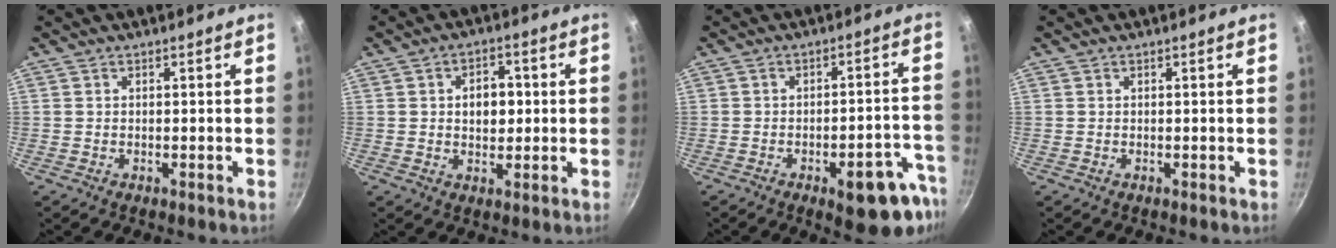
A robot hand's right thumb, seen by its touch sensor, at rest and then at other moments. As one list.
[{"total": 6.1, "force": [0.5, 4.2, 4.4], "torque": [-0.039, 0.006, 0.005]}, {"total": 13.3, "force": [-7.0, 4.9, 10.1], "torque": [-0.069, 0.046, -0.087]}, {"total": 0.0}]